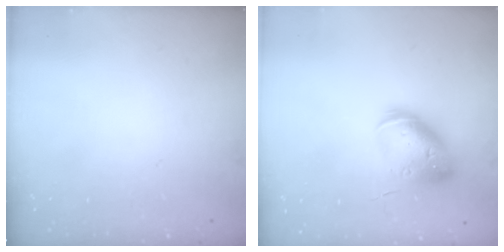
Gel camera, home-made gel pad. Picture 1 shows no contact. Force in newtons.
{"total": 16.6, "press": 16.4, "slide": 2.7}